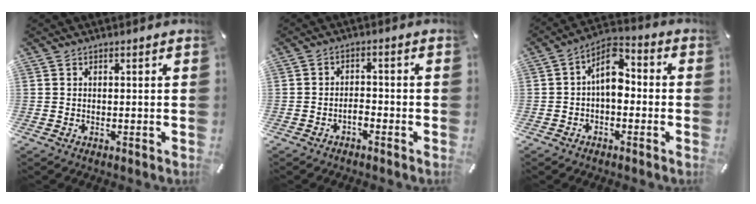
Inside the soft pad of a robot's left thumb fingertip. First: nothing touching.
{"total": 2.4, "force": [-1.7, 1.2, 1.3], "torque": [-0.024, 0.011, -0.033]}
{"total": 8.3, "force": [-0.3, 5.1, 6.6], "torque": [-0.109, 0.005, -0.007]}